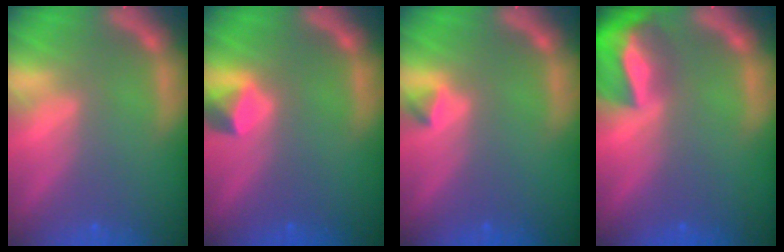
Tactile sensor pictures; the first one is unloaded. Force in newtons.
{"total": 1.9}
{"total": 0.9}
{"total": 8.5}